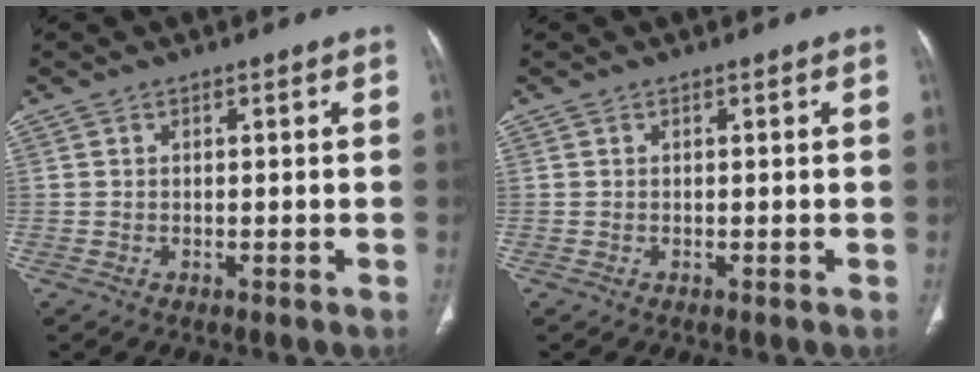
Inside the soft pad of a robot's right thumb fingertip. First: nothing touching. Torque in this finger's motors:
{"motor_torque": [-0.09, 0.09, -0.13, 0.12, 0.00]}